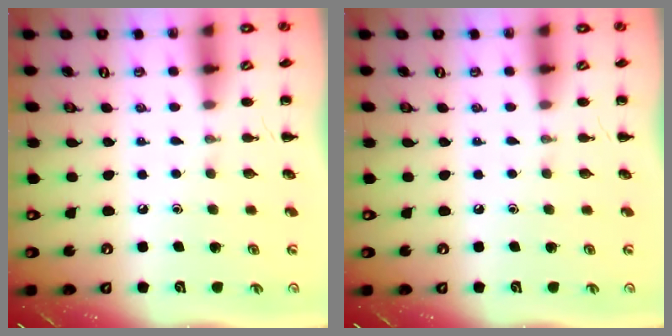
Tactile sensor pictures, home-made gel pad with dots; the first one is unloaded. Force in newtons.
{"total": 0.0}